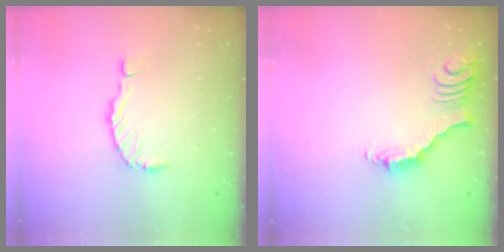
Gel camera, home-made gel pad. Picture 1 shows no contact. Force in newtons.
{"total": 3.5, "press": 3.5, "slide": 0.4}